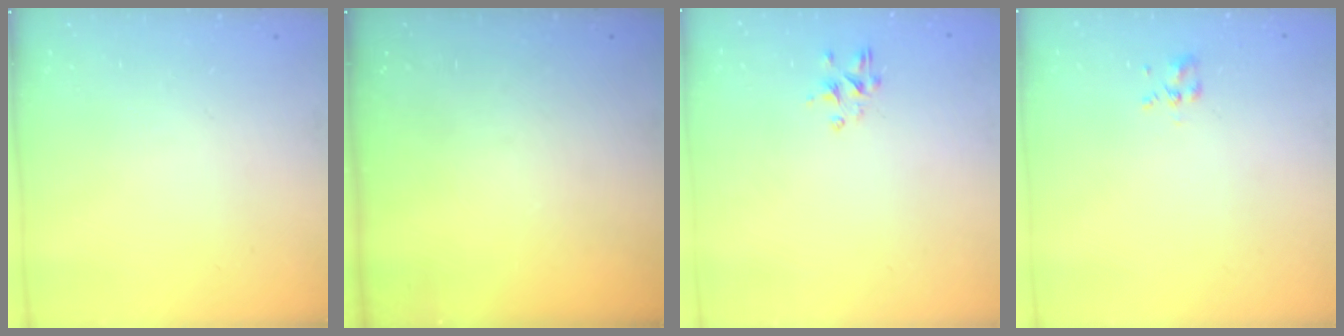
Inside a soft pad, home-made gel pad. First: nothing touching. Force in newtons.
{"total": 0.0}
{"total": 2.2, "press": 2.0, "slide": 0.9}
{"total": 1.9, "press": 1.8, "slide": 0.8}